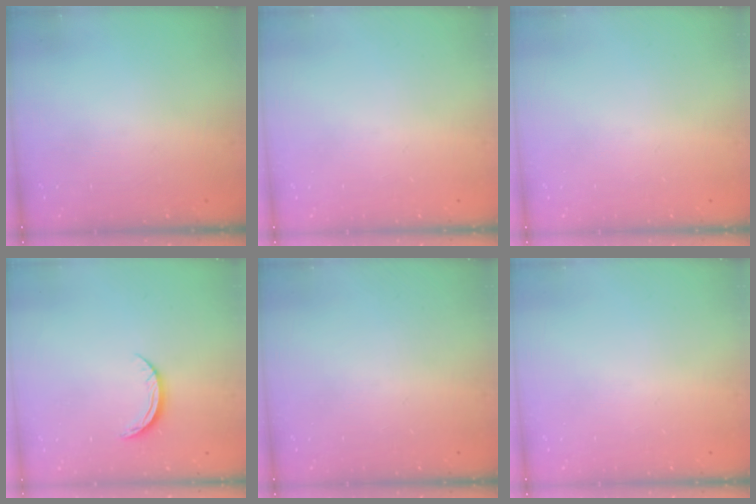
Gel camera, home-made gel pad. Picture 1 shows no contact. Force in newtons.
{"total": 0.0}
{"total": 0.0}
{"total": 4.9, "press": 4.8, "slide": 0.6}
{"total": 0.0}
{"total": 0.0}